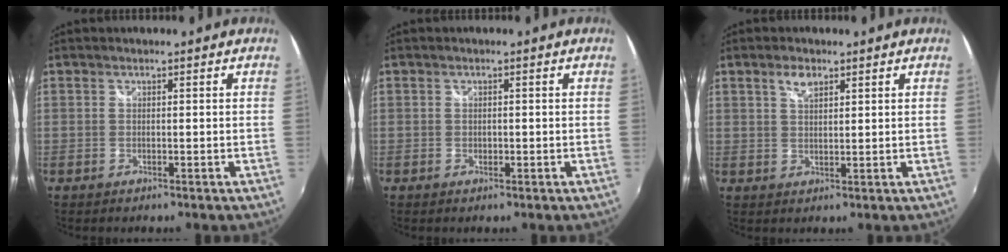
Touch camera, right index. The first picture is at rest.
{"total": 0.6, "force": [-0.2, 0.6, 0.2], "torque": [-0.002, -0.001, -0.003]}
{"total": 3.2, "force": [1.9, 1.5, 2.1], "torque": [-0.035, 0.004, 0.034]}